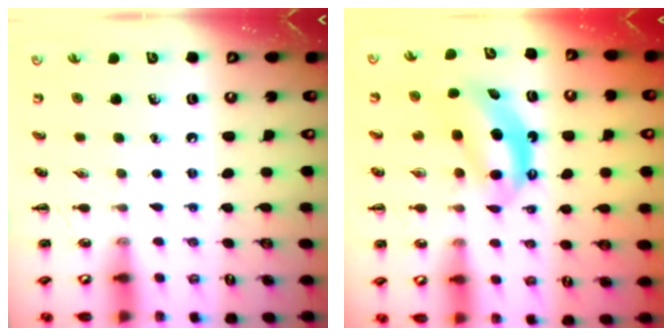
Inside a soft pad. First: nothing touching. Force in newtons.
{"total": 6.5, "press": 6.5, "slide": 0.5}